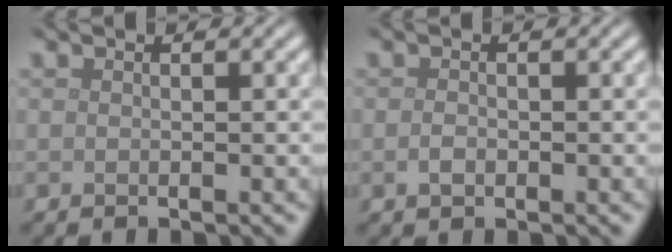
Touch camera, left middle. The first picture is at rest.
{"total": 1.0, "force": [-0.3, 0.7, 0.7], "torque": [-0.016, -0.002, -0.007]}